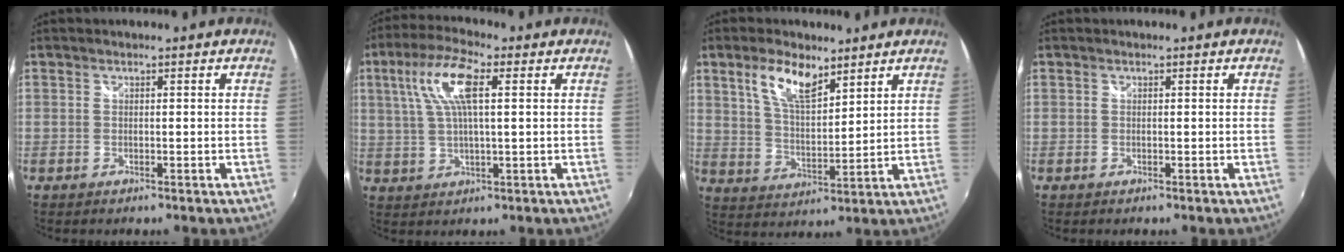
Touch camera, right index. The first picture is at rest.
{"total": 10.1, "force": [3.2, 2.7, 9.2], "torque": [-0.182, 0.018, 0.058]}
{"total": 9.0, "force": [5.7, 3.4, 6.1], "torque": [-0.115, 0.008, 0.110]}
{"total": 0.0}